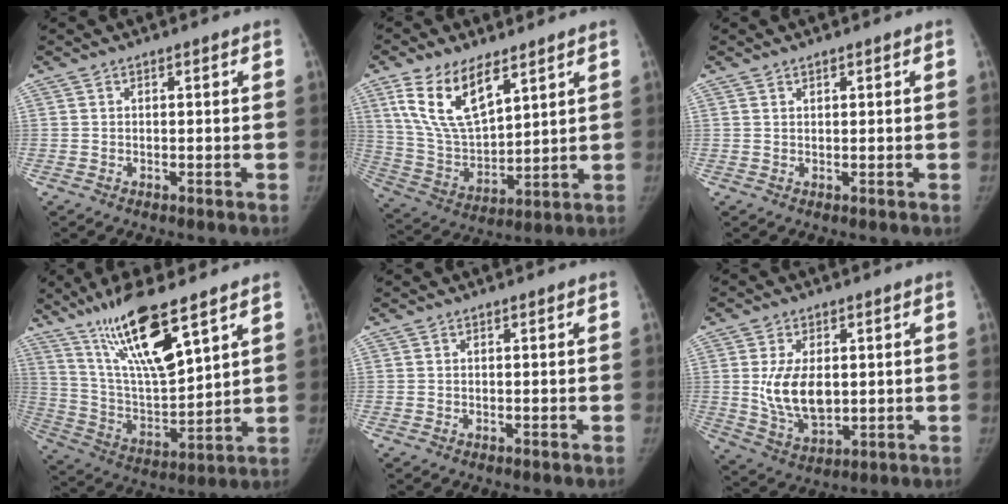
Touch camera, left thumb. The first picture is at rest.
{"total": 15.4, "force": [8.5, 7.1, 10.7], "torque": [-0.182, -0.033, 0.175]}
{"total": 0.7, "force": [0.6, 0.4, 0.3], "torque": [-0.002, -0.003, 0.009]}
{"total": 17.9, "force": [11.3, 4.1, 13.3], "torque": [-0.230, -0.054, 0.223]}
{"total": 0.0}
{"total": 10.9, "force": [1.0, 6.6, 8.6], "torque": [-0.141, -0.015, 0.035]}